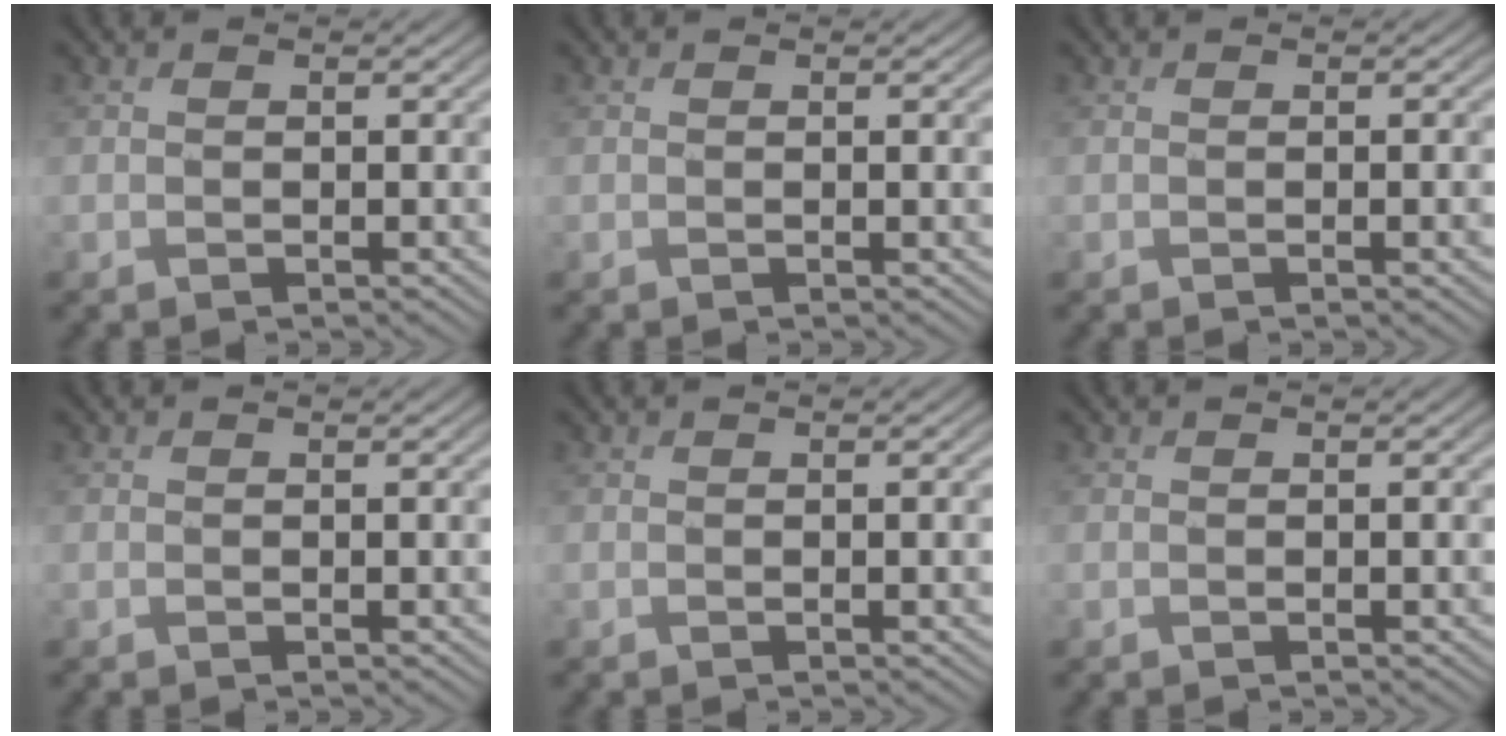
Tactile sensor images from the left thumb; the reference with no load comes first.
{"total": 1.2, "force": [0.1, 0.2, 1.2], "torque": [-0.018, 0.001, 0.001]}
{"total": 2.6, "force": [-0.3, 0.5, 2.5], "torque": [-0.036, 0.002, -0.005]}
{"total": 1.4, "force": [0.1, 0.2, 1.3], "torque": [-0.019, 0.002, 0.001]}
{"total": 3.1, "force": [0.0, 0.7, 3.0], "torque": [-0.041, 0.006, -0.001]}
{"total": 2.6, "force": [0.0, 0.5, 2.5], "torque": [-0.033, 0.005, -0.001]}